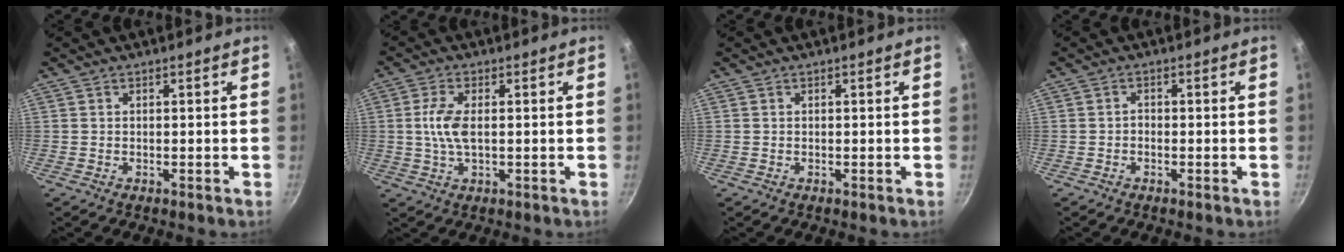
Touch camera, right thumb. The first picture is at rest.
{"total": 5.8, "force": [0.4, 2.5, 5.2], "torque": [-0.117, 0.002, 0.005]}
{"total": 0.0}
{"total": 0.9, "force": [-0.6, 0.6, 0.5], "torque": [-0.009, 0.006, -0.015]}